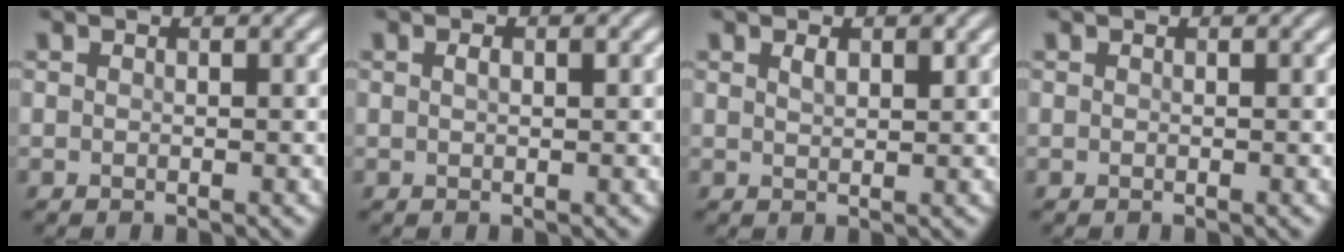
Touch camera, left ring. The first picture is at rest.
{"total": 0.8, "force": [0.2, 0.3, 0.7], "torque": [-0.015, 0.003, 0.003]}
{"total": 1.3, "force": [0.7, 0.5, 1.0], "torque": [-0.019, 0.001, 0.012]}
{"total": 0.0}